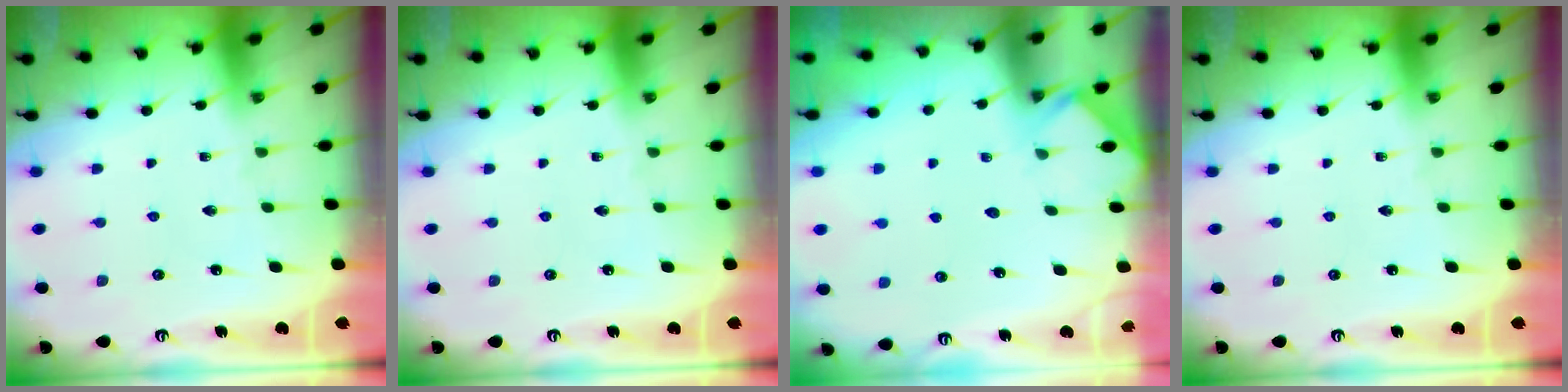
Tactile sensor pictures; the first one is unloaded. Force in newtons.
{"total": 0.0}
{"total": 3.8, "press": 3.7, "slide": 0.5}
{"total": 0.0}